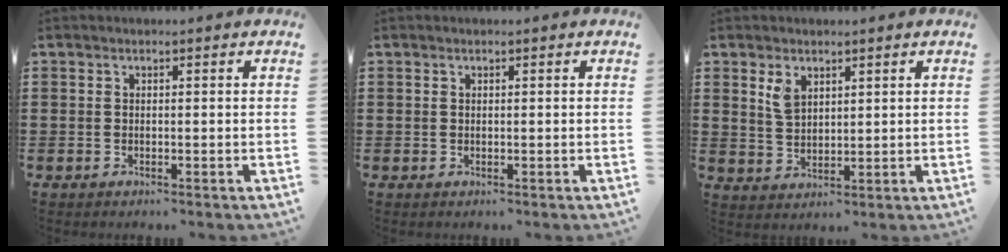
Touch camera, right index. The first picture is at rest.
{"total": 0.0}
{"total": 3.5, "force": [2.0, 2.1, 1.9], "torque": [-0.045, 0.006, 0.038]}